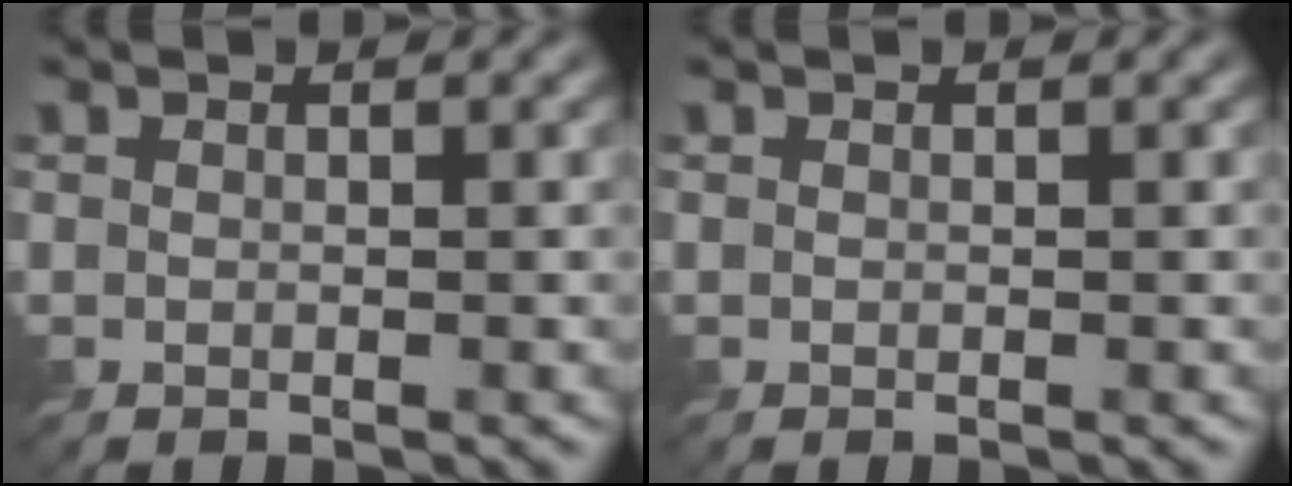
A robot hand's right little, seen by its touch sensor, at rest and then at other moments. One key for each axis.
{"total": 0.0}